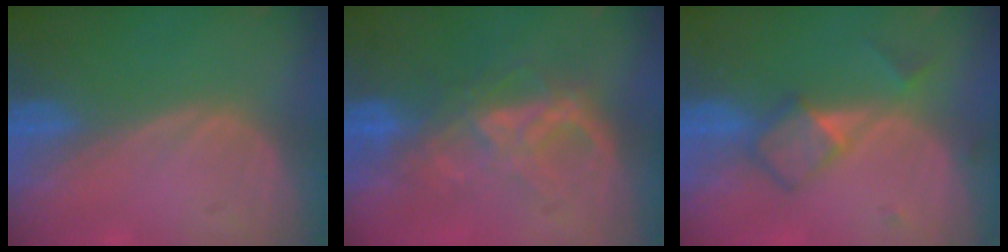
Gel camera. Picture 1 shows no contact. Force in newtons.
{"total": 6.5, "press": 6.5, "slide": 0.5}
{"total": 4.9, "press": 4.7, "slide": 1.4}